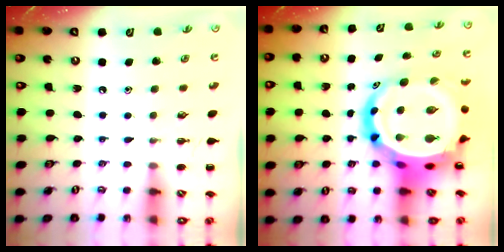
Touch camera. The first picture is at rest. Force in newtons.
{"total": 16.0, "press": 15.5, "slide": 4.1}